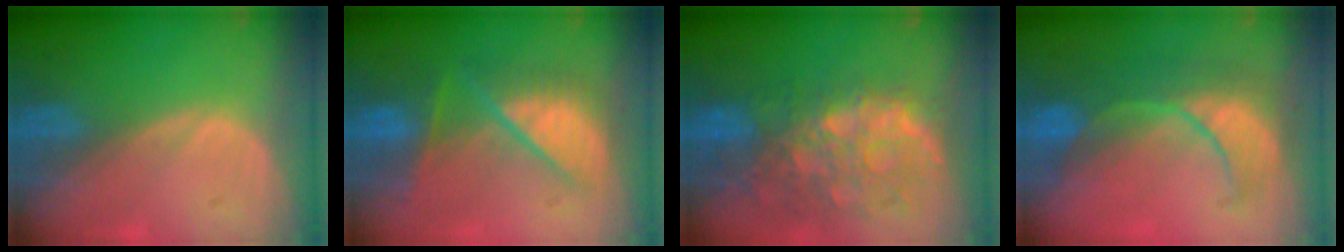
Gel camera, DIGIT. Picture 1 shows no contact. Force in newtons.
{"total": 8.0, "press": 8.0, "slide": 0.4}
{"total": 11.0, "press": 9.5, "slide": 5.6}
{"total": 8.4, "press": 8.3, "slide": 1.3}